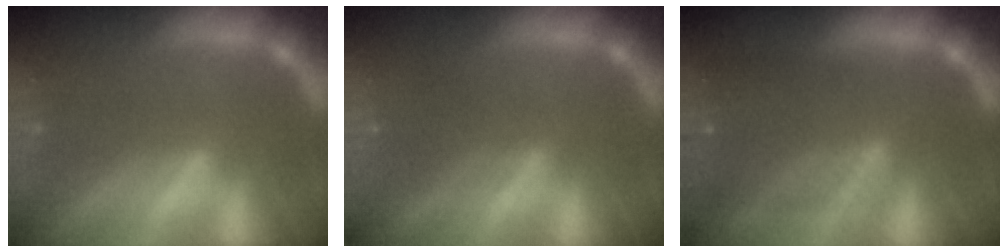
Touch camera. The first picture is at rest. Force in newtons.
{"total": 2.0}
{"total": 7.1}